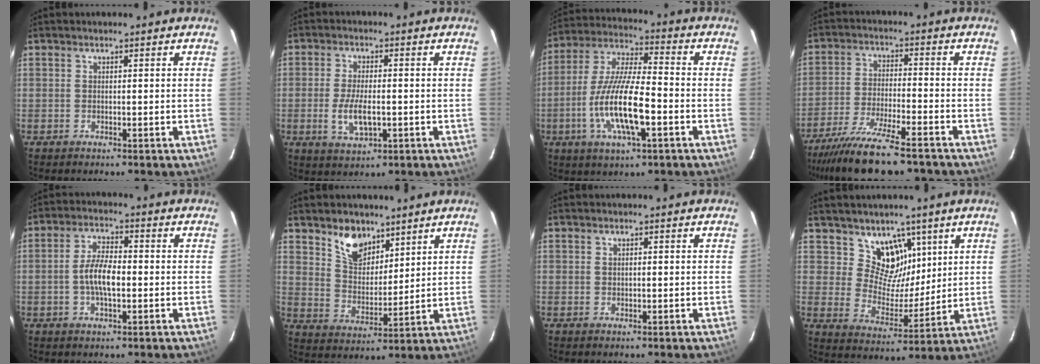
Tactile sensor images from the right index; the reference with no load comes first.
{"total": 6.8, "force": [-1.6, 3.0, 6.0], "torque": [-0.122, -0.010, -0.025]}
{"total": 15.5, "force": [-4.8, 4.0, 14.2], "torque": [-0.288, -0.011, -0.091]}
{"total": 16.3, "force": [-13.4, 2.9, 8.9], "torque": [-0.188, -0.031, -0.226]}
{"total": 6.5, "force": [-1.1, 2.5, 5.9], "torque": [-0.116, 0.008, -0.020]}
{"total": 8.8, "force": [6.2, 4.9, 3.9], "torque": [-0.064, 0.007, 0.120]}
{"total": 0.8, "force": [0.2, 0.5, 0.5], "torque": [-0.009, 0.004, 0.004]}
{"total": 9.7, "force": [6.1, 7.0, 2.9], "torque": [-0.036, -0.014, 0.113]}